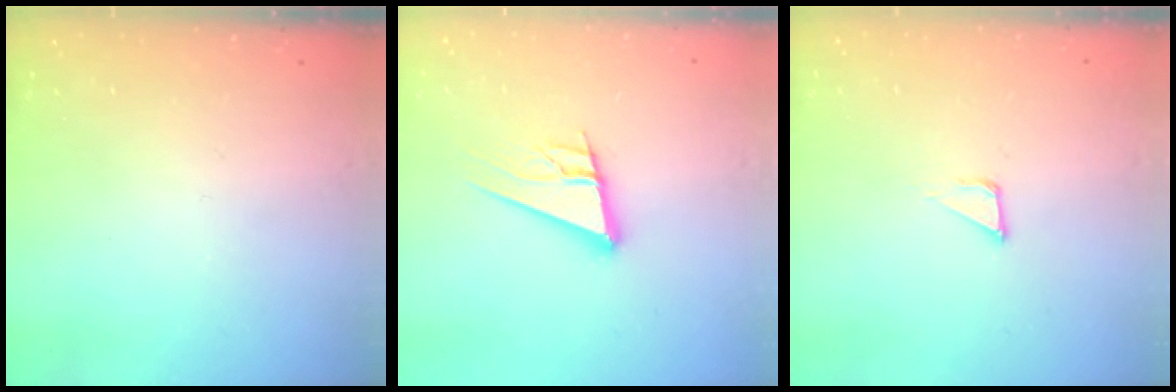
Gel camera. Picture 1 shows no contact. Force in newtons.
{"total": 13.1, "press": 12.7, "slide": 3.4}
{"total": 2.8, "press": 2.8, "slide": 0.1}